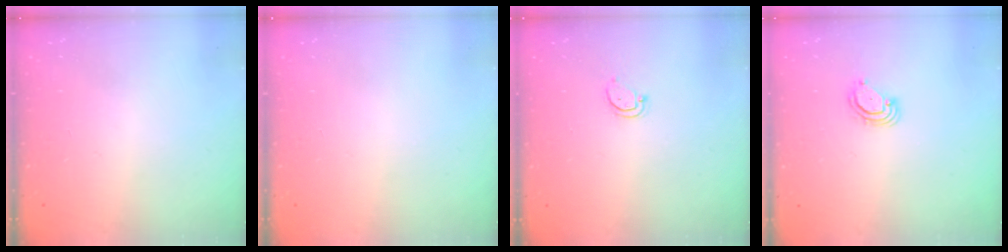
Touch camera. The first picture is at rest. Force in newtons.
{"total": 0.0}
{"total": 3.5, "press": 3.5, "slide": 0.4}
{"total": 3.5, "press": 3.5, "slide": 0.3}